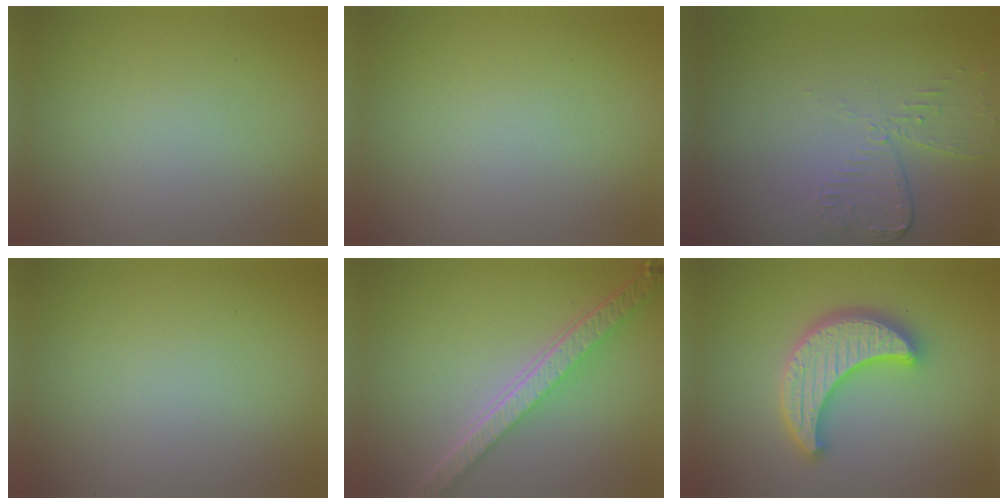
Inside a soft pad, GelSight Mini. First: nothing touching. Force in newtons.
{"total": 0.0}
{"total": 2.6, "press": 2.3, "slide": 1.2}
{"total": 0.0}
{"total": 5.7, "press": 4.2, "slide": 3.9}
{"total": 5.3, "press": 5.2, "slide": 0.9}